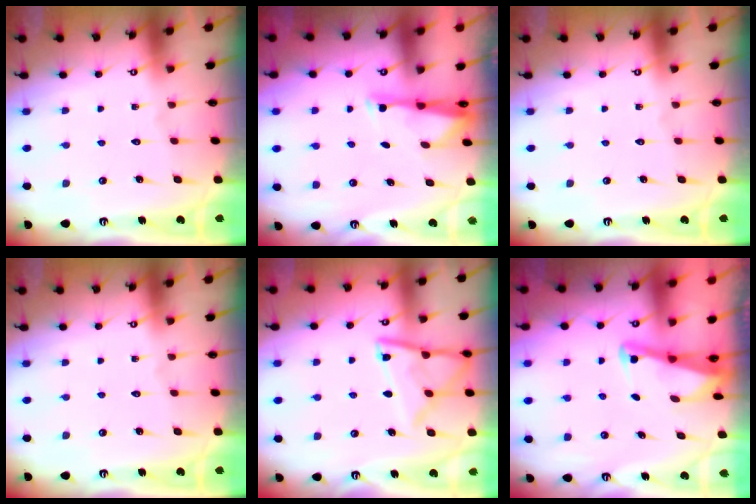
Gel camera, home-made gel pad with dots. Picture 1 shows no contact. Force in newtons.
{"total": 2.9, "press": 2.9, "slide": 0.6}
{"total": 0.0}
{"total": 0.0}
{"total": 12.9, "press": 12.8, "slide": 1.4}
{"total": 2.9, "press": 2.9, "slide": 0.4}